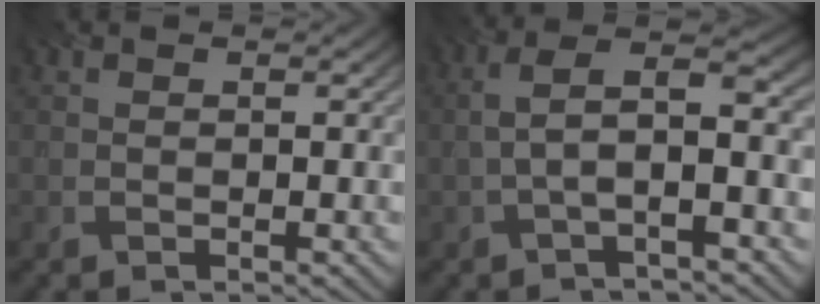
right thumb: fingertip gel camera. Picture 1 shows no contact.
{"total": 6.0, "force": [-1.2, 1.9, 5.6], "torque": [-0.110, 0.014, -0.028]}